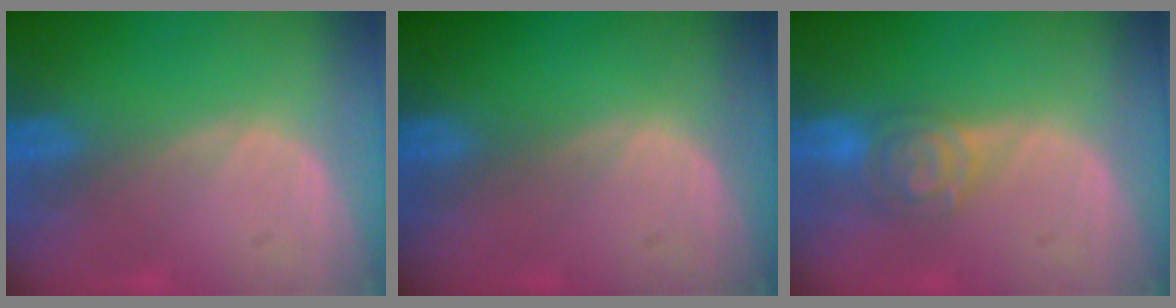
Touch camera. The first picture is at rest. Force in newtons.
{"total": 0.0}
{"total": 4.8, "press": 4.2, "slide": 2.3}